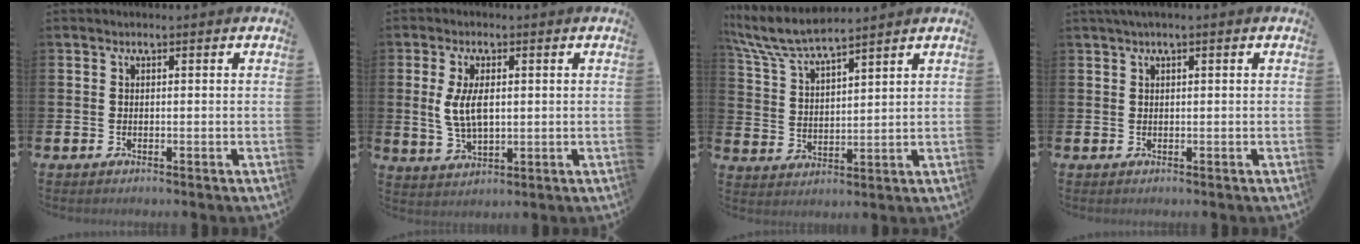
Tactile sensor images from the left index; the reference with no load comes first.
{"total": 5.2, "force": [1.1, 2.6, 4.3], "torque": [-0.075, 0.002, 0.014]}
{"total": 7.0, "force": [6.5, 0.6, 2.4], "torque": [-0.070, -0.031, 0.115]}
{"total": 1.0, "force": [0.6, 0.0, 0.8], "torque": [-0.023, 0.006, 0.013]}